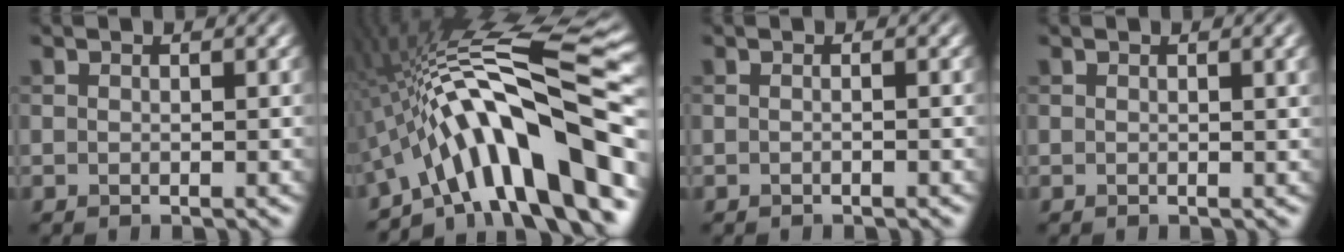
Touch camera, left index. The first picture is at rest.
{"total": 14.5, "force": [-4.5, 3.5, 13.4], "torque": [-0.206, 0.028, -0.074]}
{"total": 0.6, "force": [-0.2, 0.2, 0.6], "torque": [-0.011, -0.002, -0.009]}
{"total": 1.8, "force": [0.7, 0.5, 1.6], "torque": [-0.015, 0.004, 0.009]}